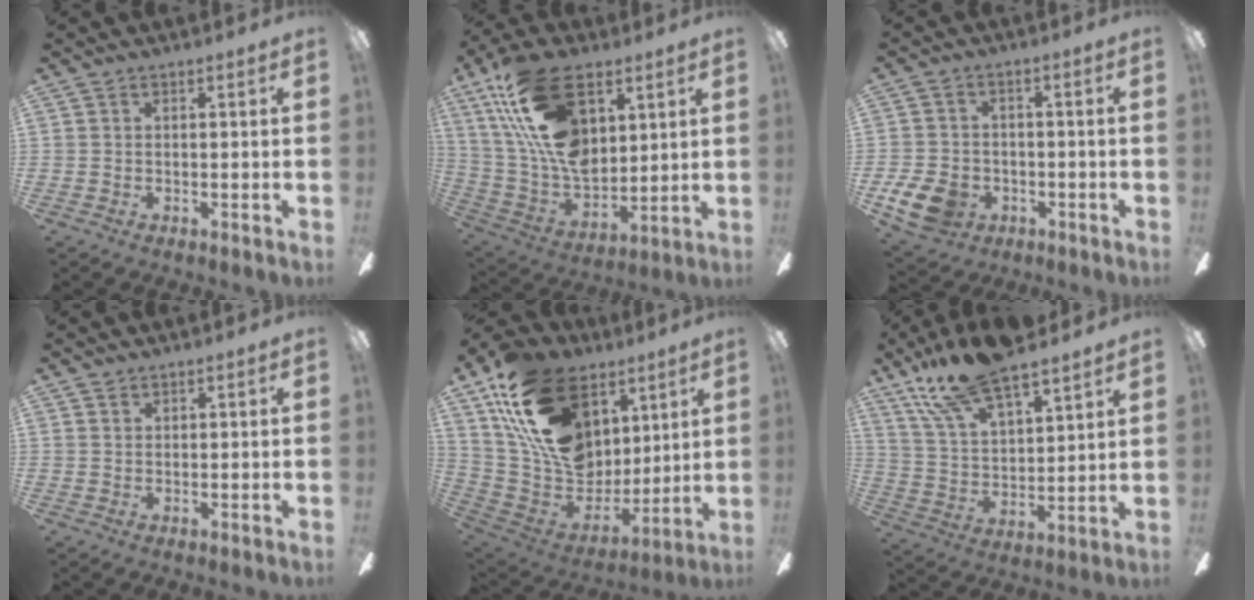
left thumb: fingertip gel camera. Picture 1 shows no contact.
{"total": 23.9, "force": [10.4, 13.1, 17.1], "torque": [-0.370, -0.038, 0.182]}
{"total": 7.9, "force": [-3.6, 5.7, 4.0], "torque": [-0.108, 0.014, -0.068]}
{"total": 1.0, "force": [0.8, 0.5, 0.0], "torque": [0.000, 0.000, 0.016]}
{"total": 24.2, "force": [11.0, 16.7, 13.7], "torque": [-0.250, -0.038, 0.213]}
{"total": 17.1, "force": [13.9, 5.0, 8.6], "torque": [-0.179, -0.073, 0.248]}